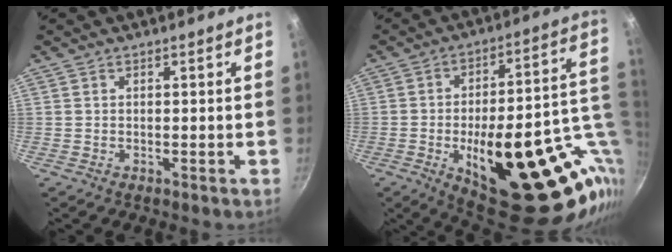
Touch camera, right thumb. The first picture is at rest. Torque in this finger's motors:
{"motor_torque": [2.59, 2.42, 2.09, -0.68, 0.55]}